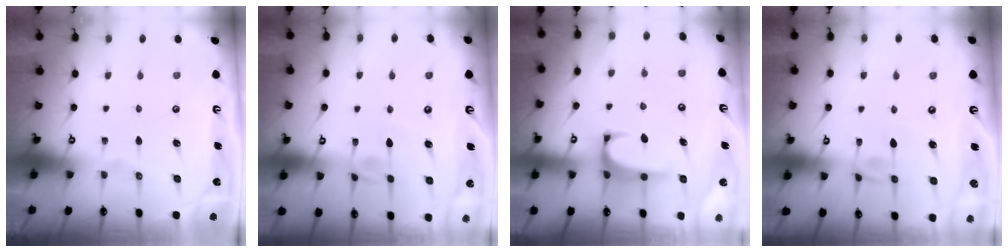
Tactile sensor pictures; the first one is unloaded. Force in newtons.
{"total": 3.9, "press": 3.9, "slide": 0.1}
{"total": 0.9, "press": 0.7, "slide": 0.6}
{"total": 4.0, "press": 4.0, "slide": 0.0}